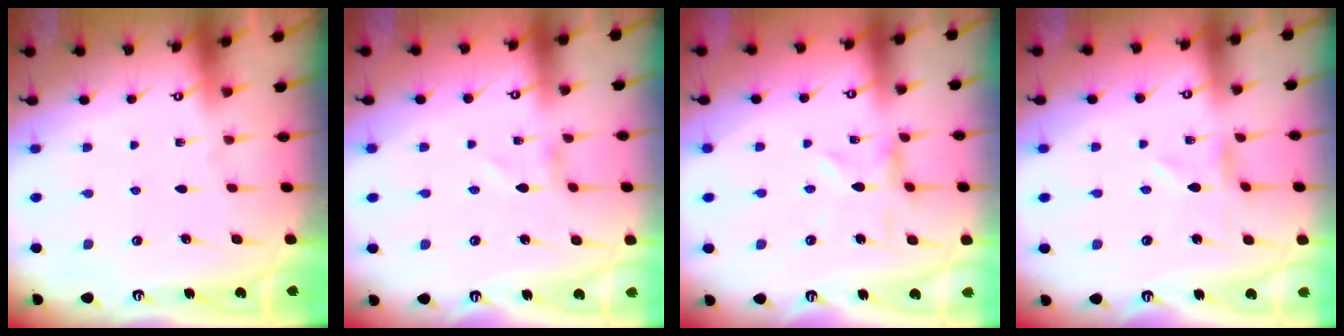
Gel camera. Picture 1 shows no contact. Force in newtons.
{"total": 0.6, "press": 0.6, "slide": 0.1}
{"total": 3.4, "press": 3.4, "slide": 0.4}
{"total": 0.0}